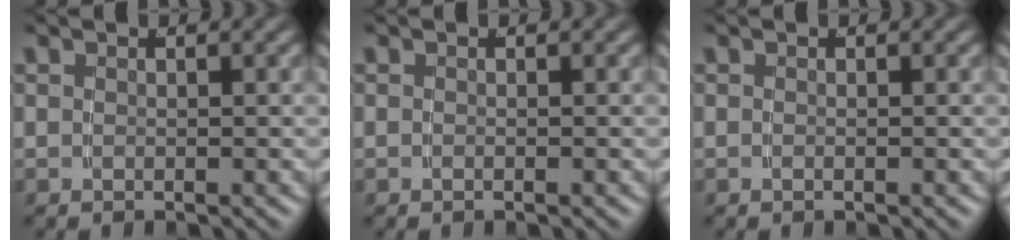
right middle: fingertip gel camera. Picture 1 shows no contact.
{"total": 0.0}
{"total": 0.0}